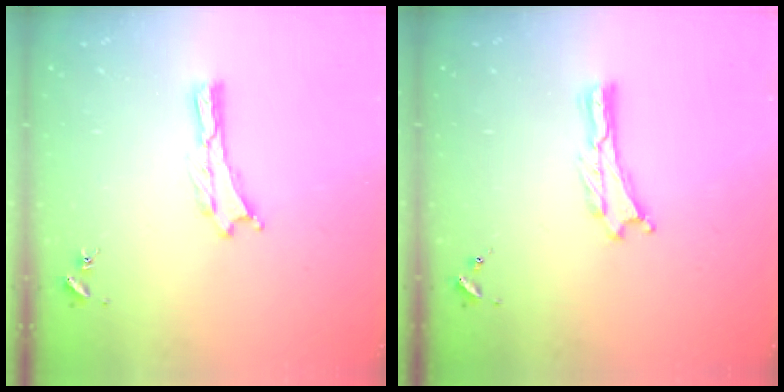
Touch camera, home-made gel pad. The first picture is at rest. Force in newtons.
{"total": 0.0}